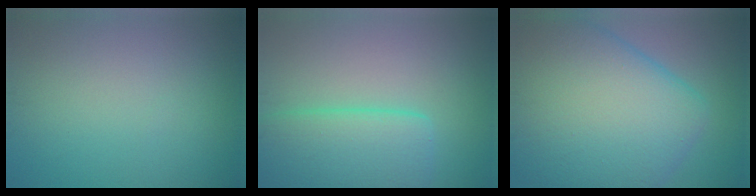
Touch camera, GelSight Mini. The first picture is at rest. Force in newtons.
{"total": 6.5, "press": 6.5, "slide": 0.3}
{"total": 13.6, "press": 13.6, "slide": 0.4}